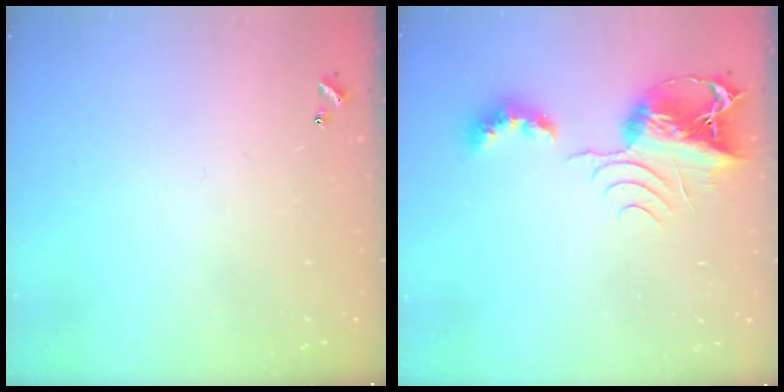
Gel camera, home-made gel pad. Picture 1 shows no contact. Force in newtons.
{"total": 9.4, "press": 9.3, "slide": 1.2}